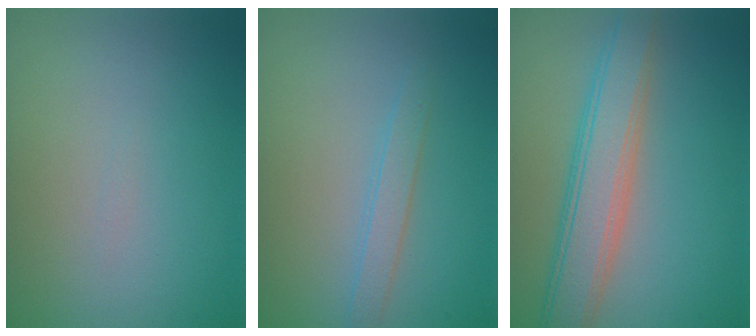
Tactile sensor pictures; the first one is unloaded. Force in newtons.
{"total": 1.7, "press": 1.7, "slide": 0.0}
{"total": 5.9, "press": 5.9, "slide": 0.1}